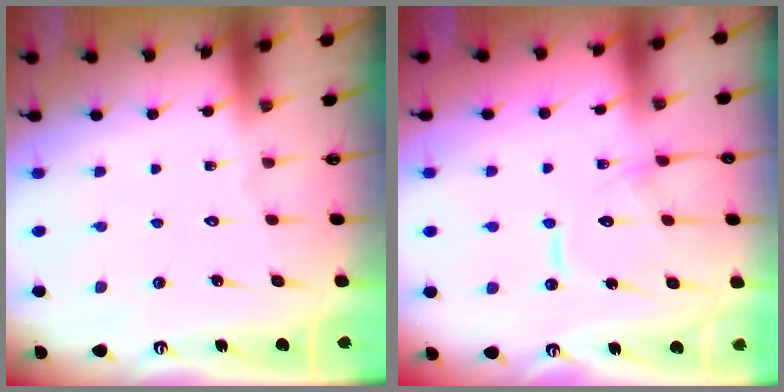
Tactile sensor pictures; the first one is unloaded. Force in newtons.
{"total": 12.5, "press": 12.4, "slide": 1.3}